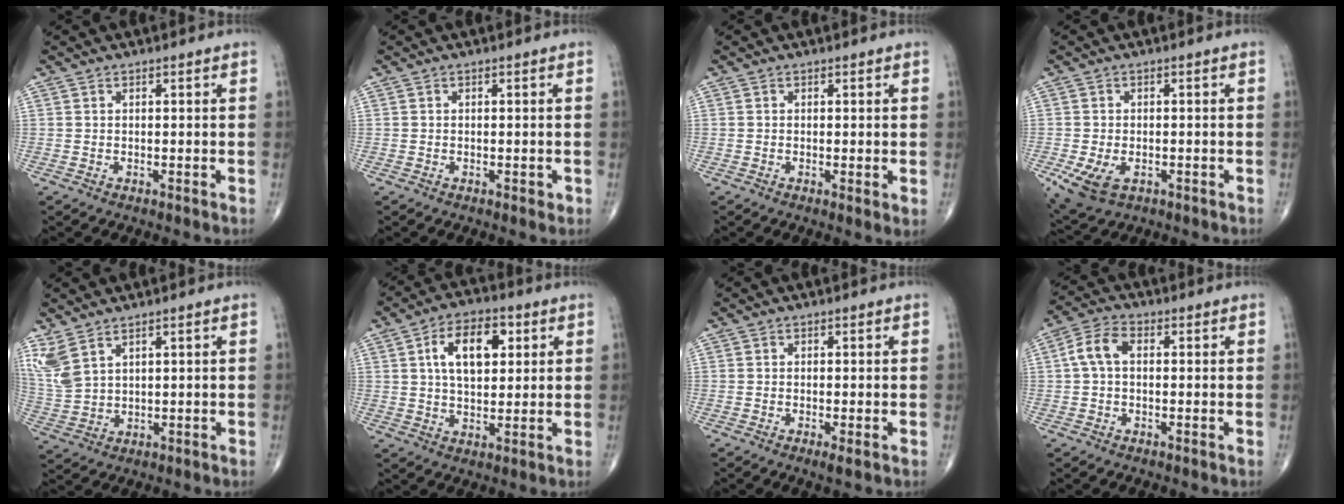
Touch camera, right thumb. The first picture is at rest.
{"total": 0.9, "force": [-0.3, 0.5, 0.6], "torque": [-0.006, -0.001, -0.006]}
{"total": 1.5, "force": [0.0, 0.4, 1.5], "torque": [-0.029, -0.008, -0.005]}
{"total": 7.1, "force": [-2.5, 4.4, 4.9], "torque": [-0.097, -0.002, -0.035]}
{"total": 6.6, "force": [4.4, 2.8, 4.0], "torque": [-0.097, -0.014, 0.108]}
{"total": 11.0, "force": [3.2, 6.2, 8.5], "torque": [-0.123, 0.001, 0.050]}
{"total": 1.4, "force": [-0.5, 0.2, 1.3], "torque": [-0.032, -0.007, -0.015]}
{"total": 5.6, "force": [0.4, 3.5, 4.4], "torque": [-0.088, 0.019, 0.000]}